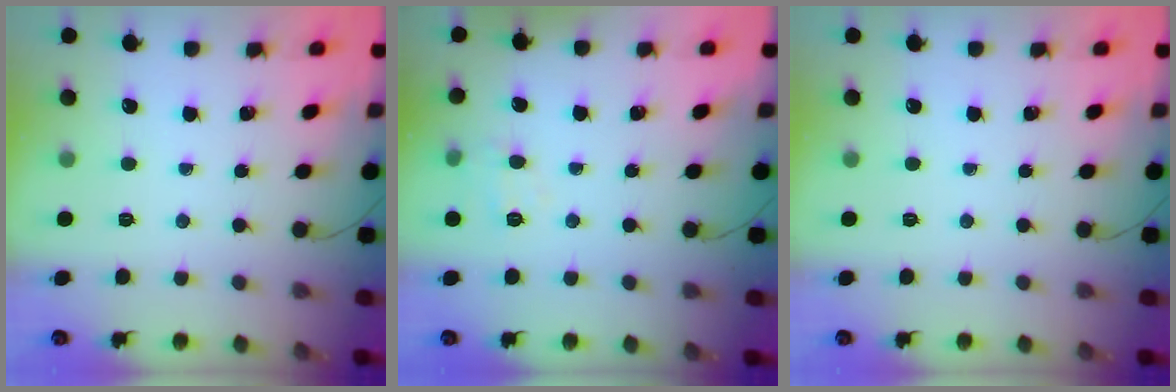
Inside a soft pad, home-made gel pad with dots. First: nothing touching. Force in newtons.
{"total": 5.1, "press": 4.9, "slide": 1.3}
{"total": 0.0}